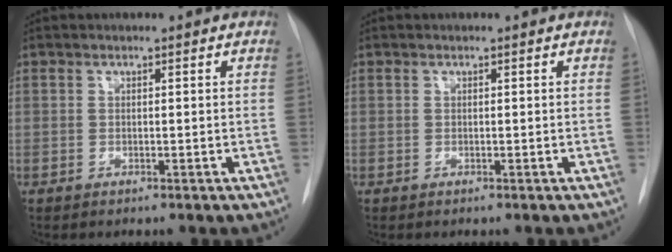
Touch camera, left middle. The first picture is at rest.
{"total": 0.0}